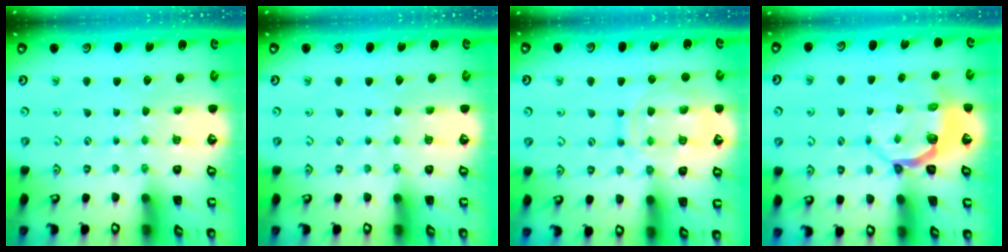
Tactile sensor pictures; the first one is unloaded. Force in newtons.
{"total": 0.0}
{"total": 13.2, "press": 13.2, "slide": 1.3}
{"total": 4.9, "press": 4.0, "slide": 2.8}